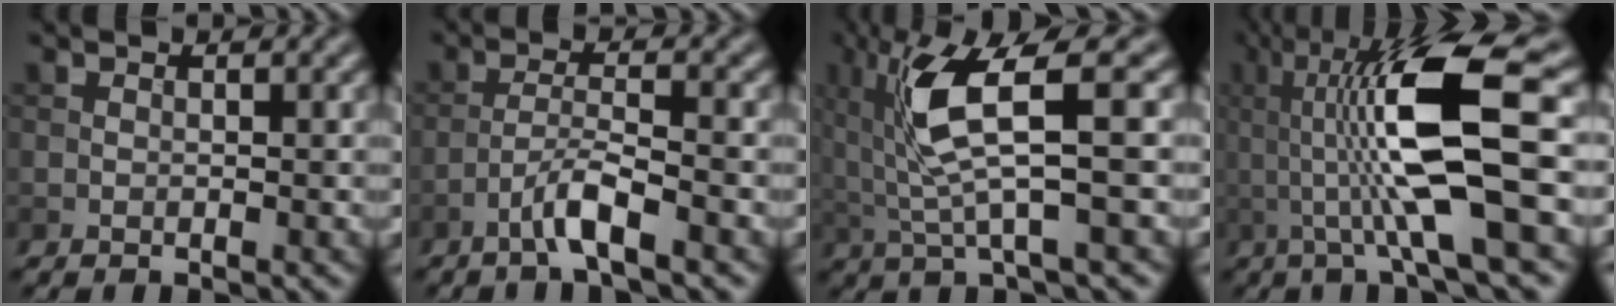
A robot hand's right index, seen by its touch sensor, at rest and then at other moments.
{"total": 3.3, "force": [-2.0, 0.2, 2.6], "torque": [-0.049, 0.012, -0.047]}
{"total": 7.1, "force": [1.4, 1.4, 6.8], "torque": [-0.144, 0.000, 0.029]}
{"total": 11.5, "force": [1.3, 2.6, 11.1], "torque": [-0.186, 0.004, 0.024]}